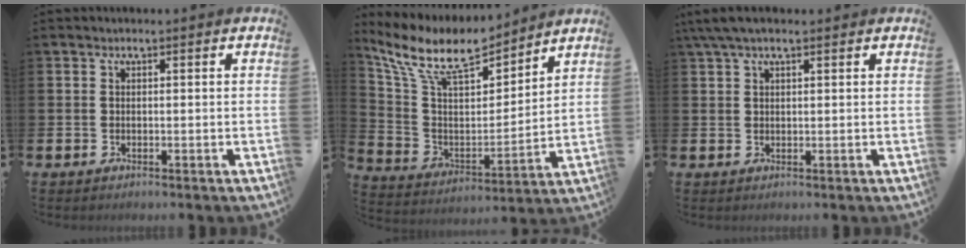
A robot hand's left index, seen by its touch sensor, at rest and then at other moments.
{"total": 10.6, "force": [9.1, 3.2, 4.3], "torque": [-0.130, -0.056, 0.161]}
{"total": 3.3, "force": [2.3, 1.0, 2.1], "torque": [-0.041, 0.002, 0.041]}